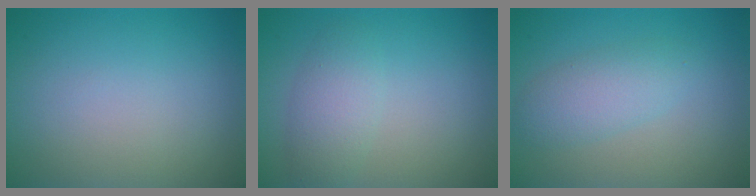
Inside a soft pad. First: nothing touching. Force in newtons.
{"total": 2.7, "press": 2.7, "slide": 0.1}
{"total": 2.9, "press": 2.9, "slide": 0.1}